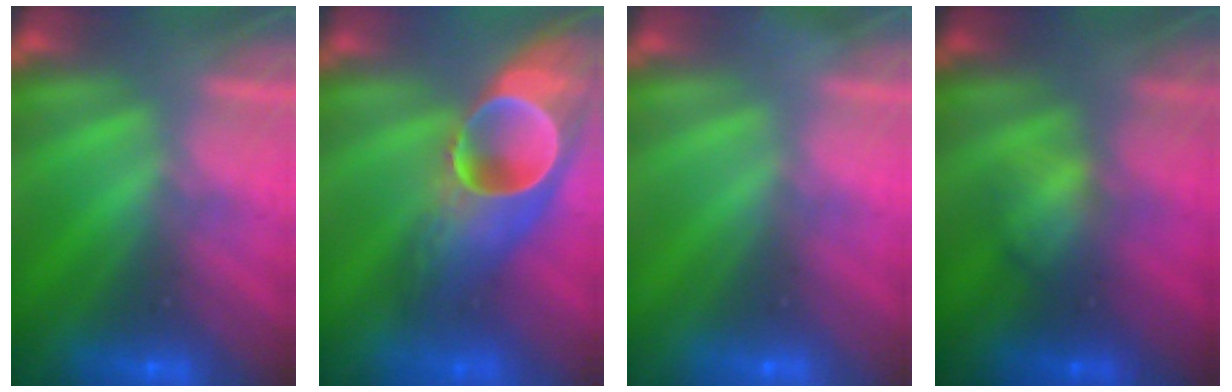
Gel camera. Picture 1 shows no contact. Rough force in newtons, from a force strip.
{"total": 9.0}
{"total": 2.3}
{"total": 2.0}